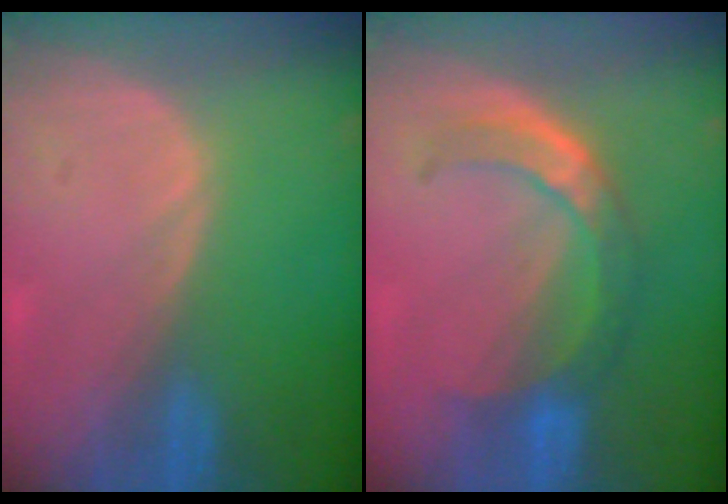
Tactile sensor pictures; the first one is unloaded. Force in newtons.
{"total": 6.7, "press": 6.2, "slide": 2.5}